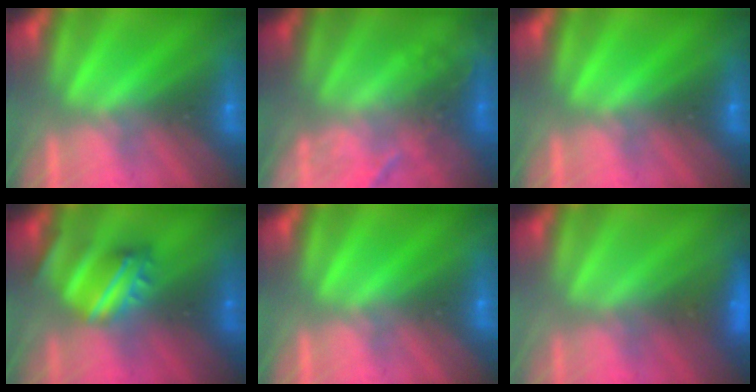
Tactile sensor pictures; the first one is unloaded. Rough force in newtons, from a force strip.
{"total": 2.2}
{"total": 0.0}
{"total": 4.7}
{"total": 0.0}
{"total": 2.9}